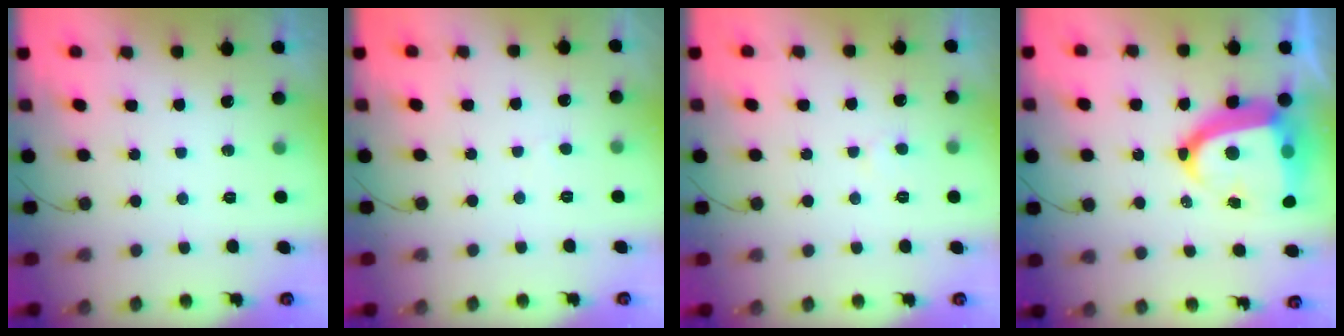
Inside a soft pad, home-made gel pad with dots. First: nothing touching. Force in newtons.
{"total": 1.9, "press": 1.9, "slide": 0.2}
{"total": 2.0, "press": 2.0, "slide": 0.2}
{"total": 18.7, "press": 18.5, "slide": 2.7}